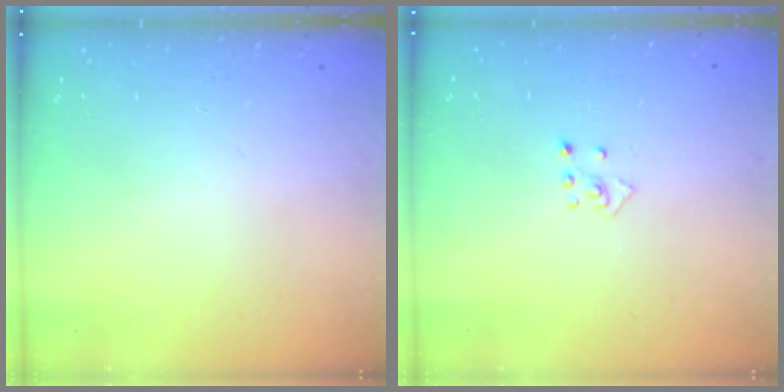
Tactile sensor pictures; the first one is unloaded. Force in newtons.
{"total": 3.9, "press": 3.9, "slide": 0.2}